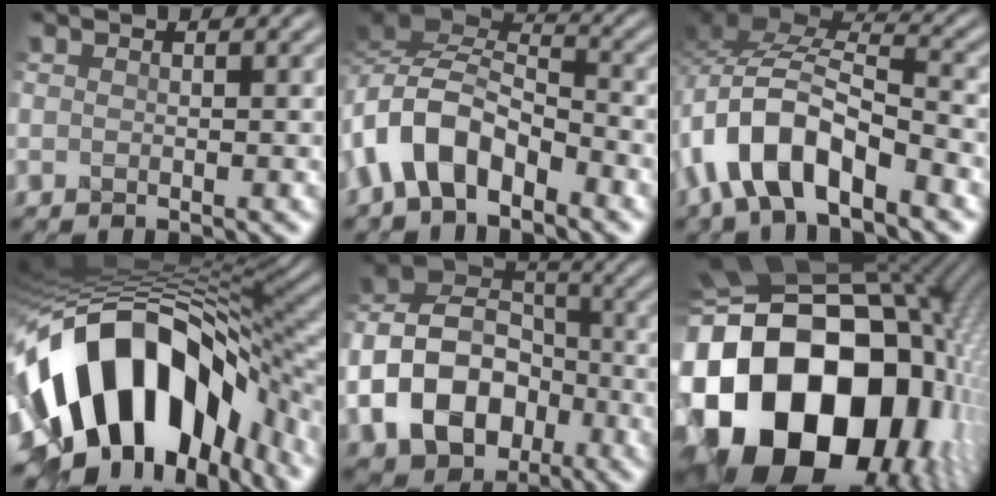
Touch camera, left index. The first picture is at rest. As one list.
[{"total": 6.2, "force": [-3.5, 3.3, 3.9], "torque": [-0.060, 0.006, -0.079]}, {"total": 9.0, "force": [-4.9, 4.0, 6.4], "torque": [-0.113, 0.013, -0.098]}, {"total": 16.1, "force": [-4.4, 9.3, 12.3], "torque": [-0.203, 0.005, -0.068]}, {"total": 10.3, "force": [-3.7, 7.6, 5.9], "torque": [-0.113, 0.010, -0.080]}, {"total": 23.5, "force": [-5.3, 18.1, 14.1], "torque": [-0.289, -0.057, -0.114]}]